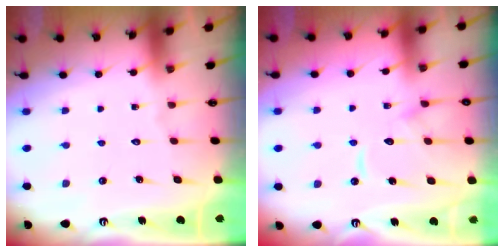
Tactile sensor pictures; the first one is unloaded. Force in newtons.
{"total": 11.2, "press": 11.2, "slide": 1.2}